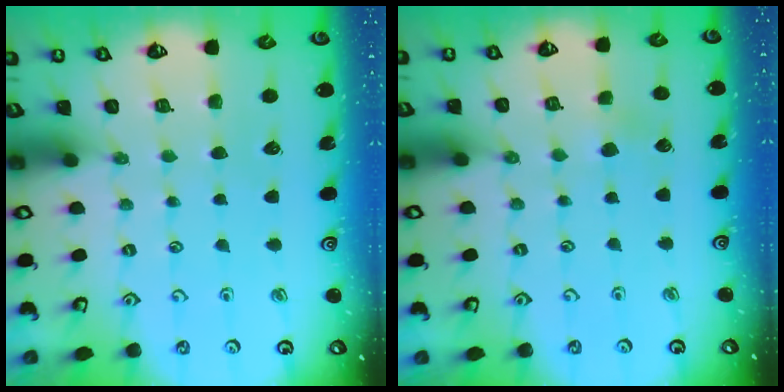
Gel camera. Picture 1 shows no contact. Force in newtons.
{"total": 2.1, "press": 2.0, "slide": 0.6}